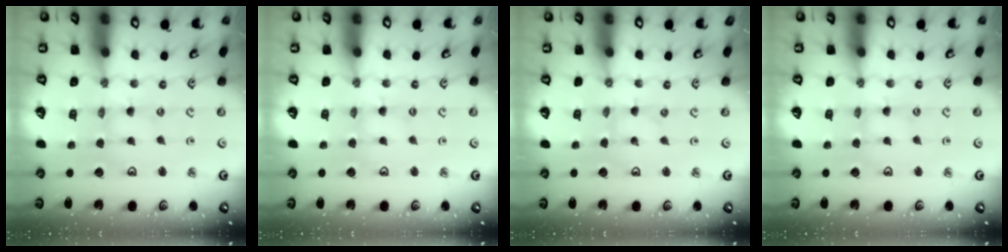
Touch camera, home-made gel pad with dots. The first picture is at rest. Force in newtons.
{"total": 0.9, "press": 0.9, "slide": 0.2}
{"total": 0.0}
{"total": 0.8, "press": 0.8, "slide": 0.1}